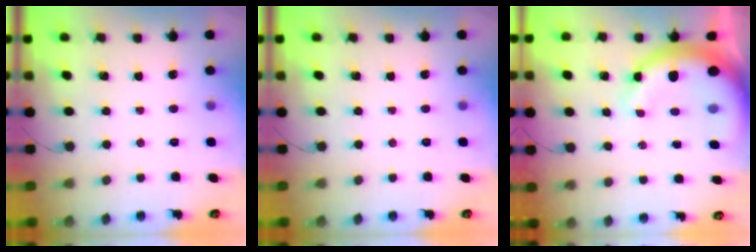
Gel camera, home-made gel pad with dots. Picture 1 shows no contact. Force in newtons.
{"total": 0.0}
{"total": 12.4, "press": 12.1, "slide": 2.5}